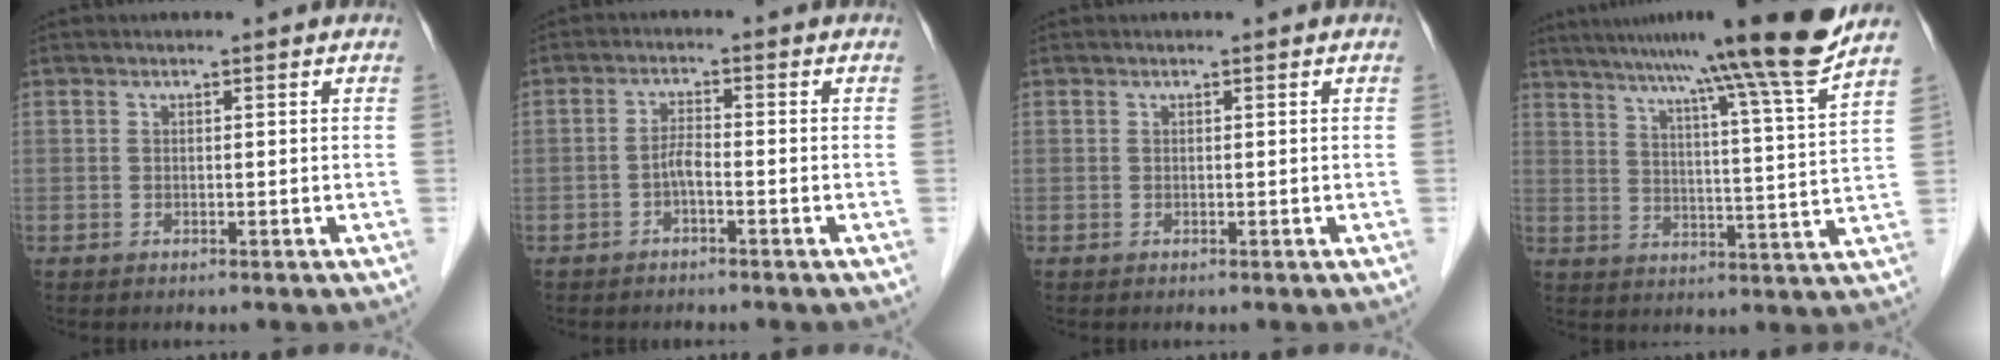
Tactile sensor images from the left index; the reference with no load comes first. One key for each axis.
{"total": 2.2, "fx": -1.1, "fy": 0.5, "fz": 1.9, "tx": -0.041, "ty": 0.006, "tz": -0.023}
{"total": 0.0}
{"total": 19.1, "fx": 15.5, "fy": -3.0, "fz": 10.8, "tx": -0.169, "ty": -0.028, "tz": 0.209}